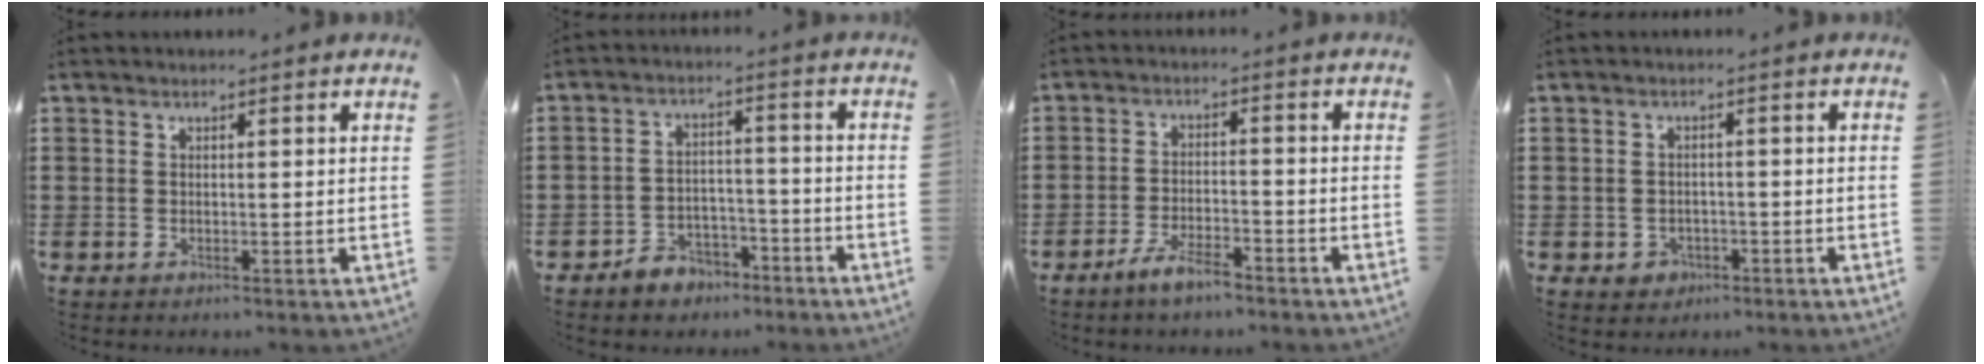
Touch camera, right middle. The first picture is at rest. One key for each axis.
{"total": 4.6, "fx": -4.1, "fy": 2.0, "fz": 0.5, "tx": -0.012, "ty": 0.016, "tz": -0.083}
{"total": 4.6, "fx": -3.8, "fy": 1.0, "fz": 2.4, "tx": -0.052, "ty": 0.003, "tz": -0.074}
{"total": 1.8, "fx": -1.1, "fy": 1.4, "fz": 0.3, "tx": -0.012, "ty": 0.002, "tz": -0.026}